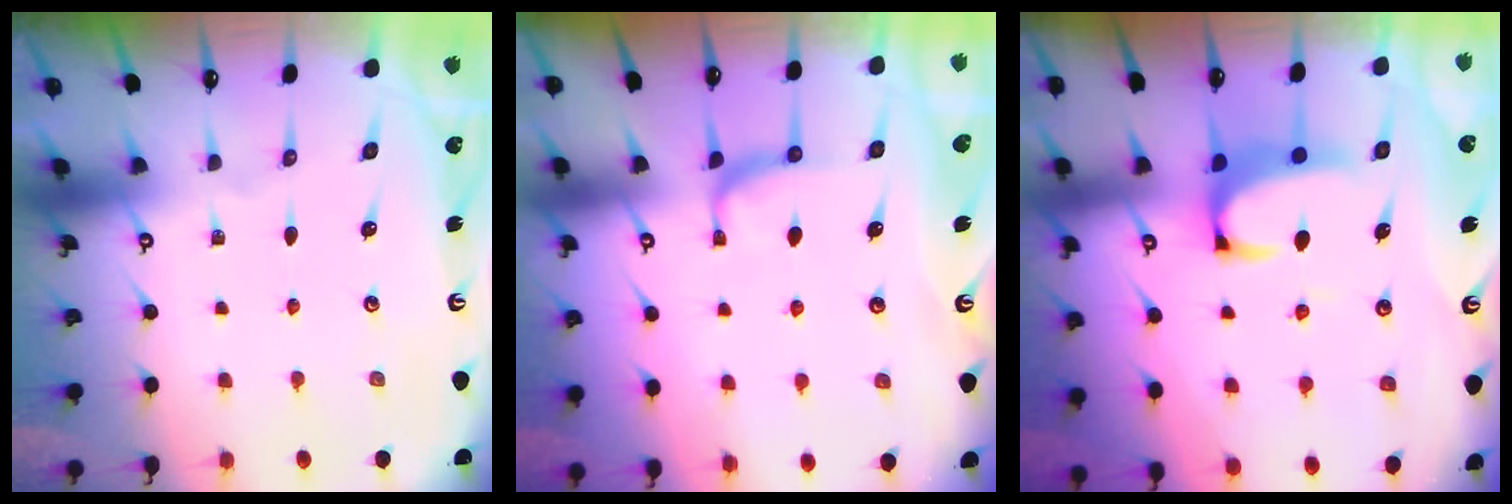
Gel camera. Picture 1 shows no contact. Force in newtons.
{"total": 1.0, "press": 0.9, "slide": 0.4}
{"total": 2.2, "press": 2.0, "slide": 0.9}